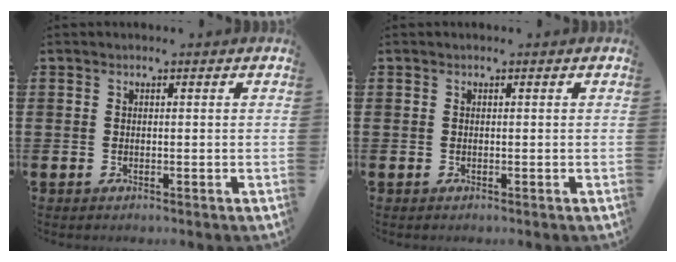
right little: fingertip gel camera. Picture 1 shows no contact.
{"total": 0.0}